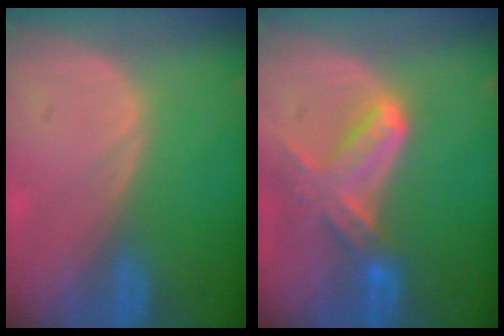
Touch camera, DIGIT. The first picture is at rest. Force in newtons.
{"total": 7.4, "press": 6.7, "slide": 3.2}